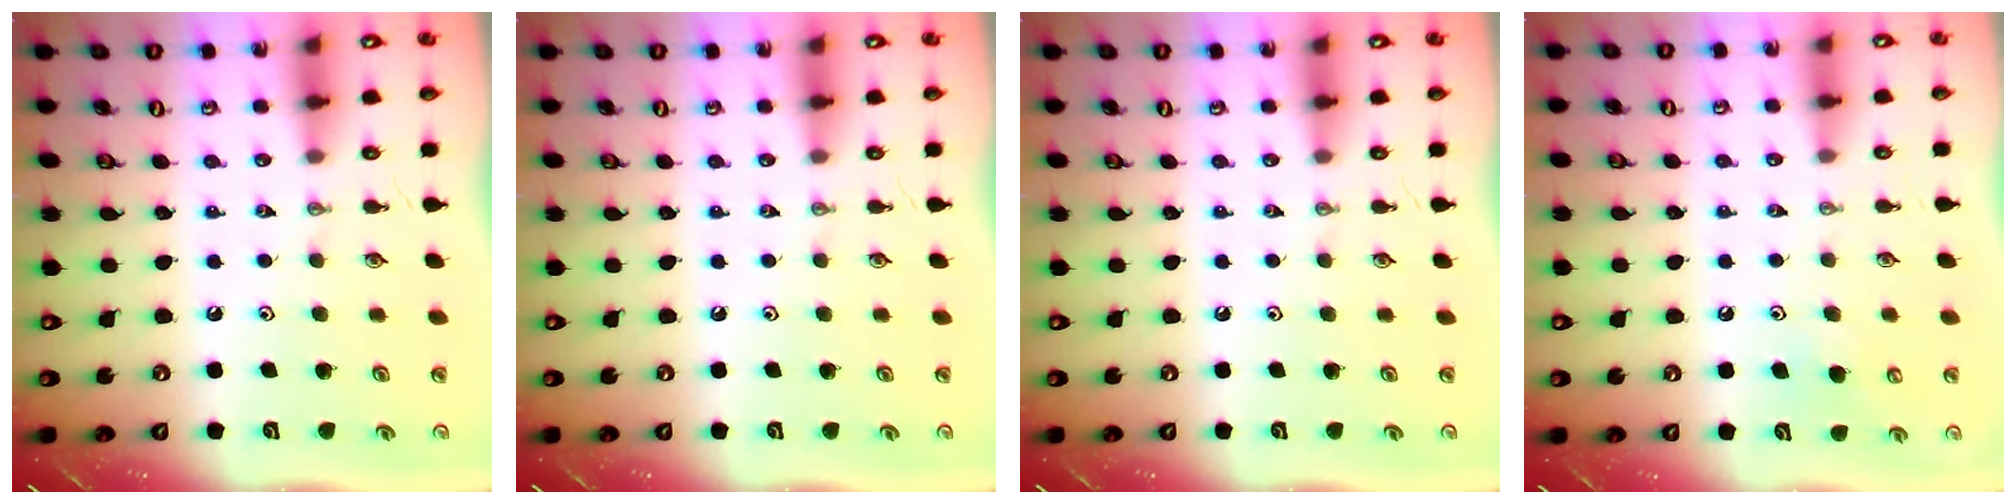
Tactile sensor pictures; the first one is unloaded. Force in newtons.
{"total": 0.0}
{"total": 0.0}
{"total": 6.1, "press": 6.0, "slide": 0.8}